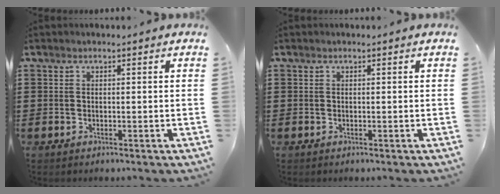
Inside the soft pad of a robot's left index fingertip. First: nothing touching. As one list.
[{"total": 0.0}]